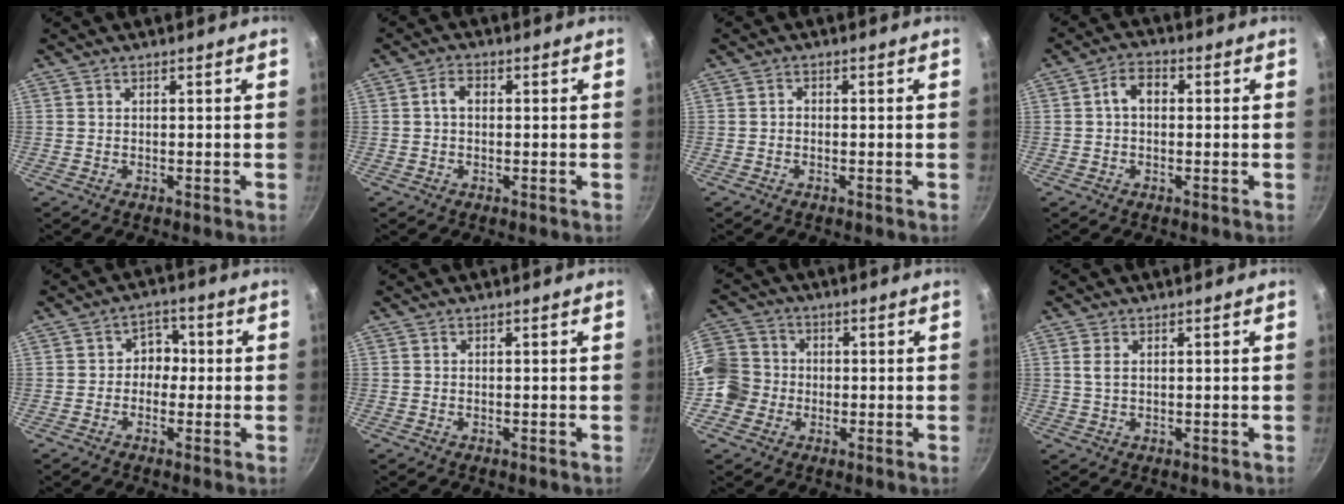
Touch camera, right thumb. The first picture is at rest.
{"total": 2.9, "force": [0.2, 2.0, 2.1], "torque": [-0.034, 0.009, -0.001]}
{"total": 1.0, "force": [-0.4, 0.8, 0.5], "torque": [-0.008, 0.005, -0.008]}
{"total": 4.7, "force": [0.4, 3.3, 3.4], "torque": [-0.048, 0.016, -0.001]}
{"total": 4.7, "force": [-0.3, 4.0, 2.5], "torque": [0.007, 0.013, -0.016]}
{"total": 0.0}
{"total": 10.4, "force": [-1.6, 9.5, 3.9], "torque": [-0.056, 0.027, -0.048]}
{"total": 2.2, "force": [0.7, 1.3, 1.7], "torque": [-0.034, 0.000, 0.014]}